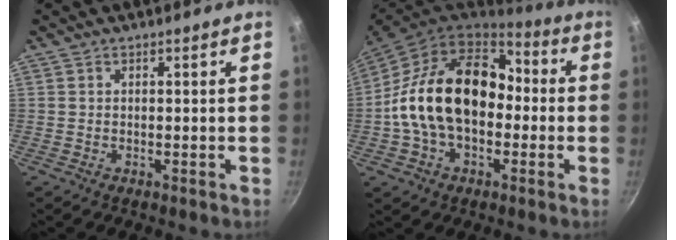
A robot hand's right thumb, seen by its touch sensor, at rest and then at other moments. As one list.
[{"total": 20.9, "force": [-0.7, 14.2, 15.3], "torque": [-0.236, 0.047, -0.023]}]